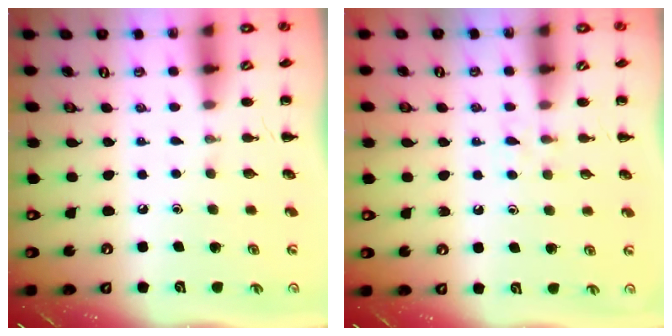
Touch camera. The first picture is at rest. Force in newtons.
{"total": 3.0, "press": 2.7, "slide": 1.2}